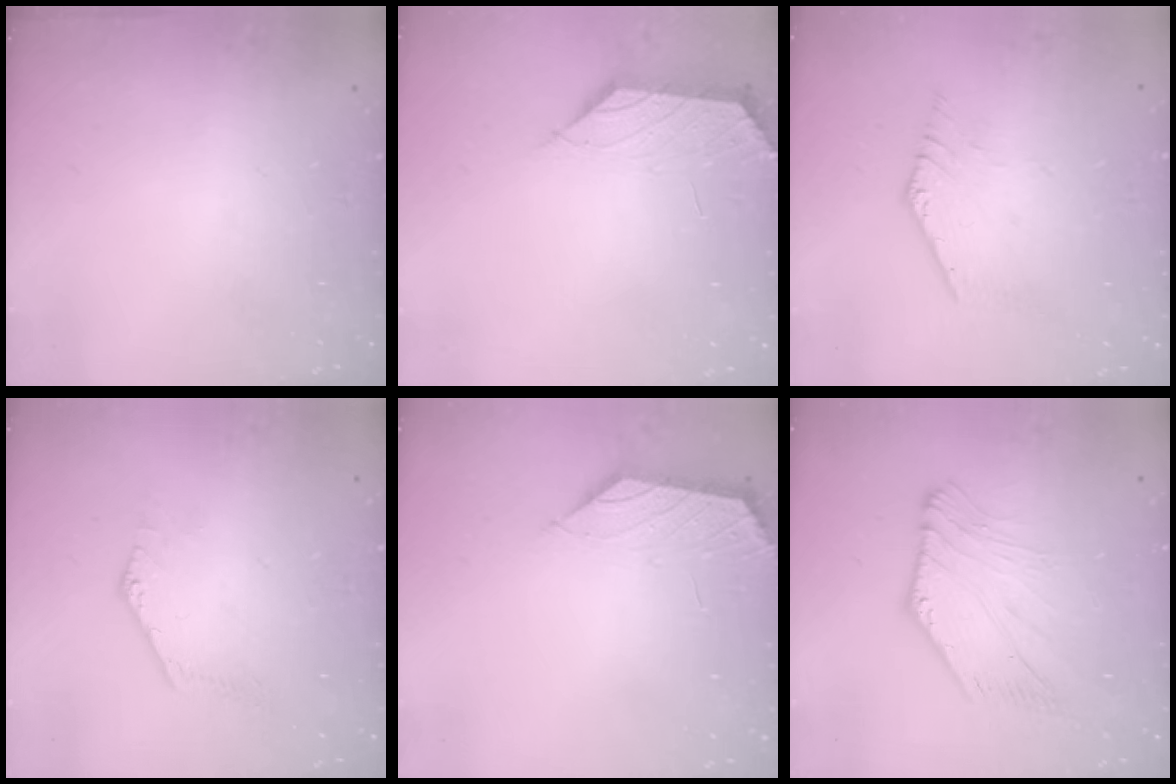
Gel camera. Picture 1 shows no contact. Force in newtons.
{"total": 1.2, "press": 1.1, "slide": 0.4}
{"total": 0.6, "press": 0.5, "slide": 0.3}
{"total": 0.6, "press": 0.3, "slide": 0.5}
{"total": 1.4, "press": 1.3, "slide": 0.5}
{"total": 5.9, "press": 5.8, "slide": 1.1}